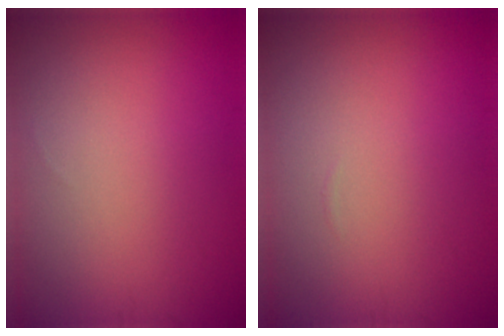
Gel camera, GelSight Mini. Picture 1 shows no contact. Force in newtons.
{"total": 0.0}